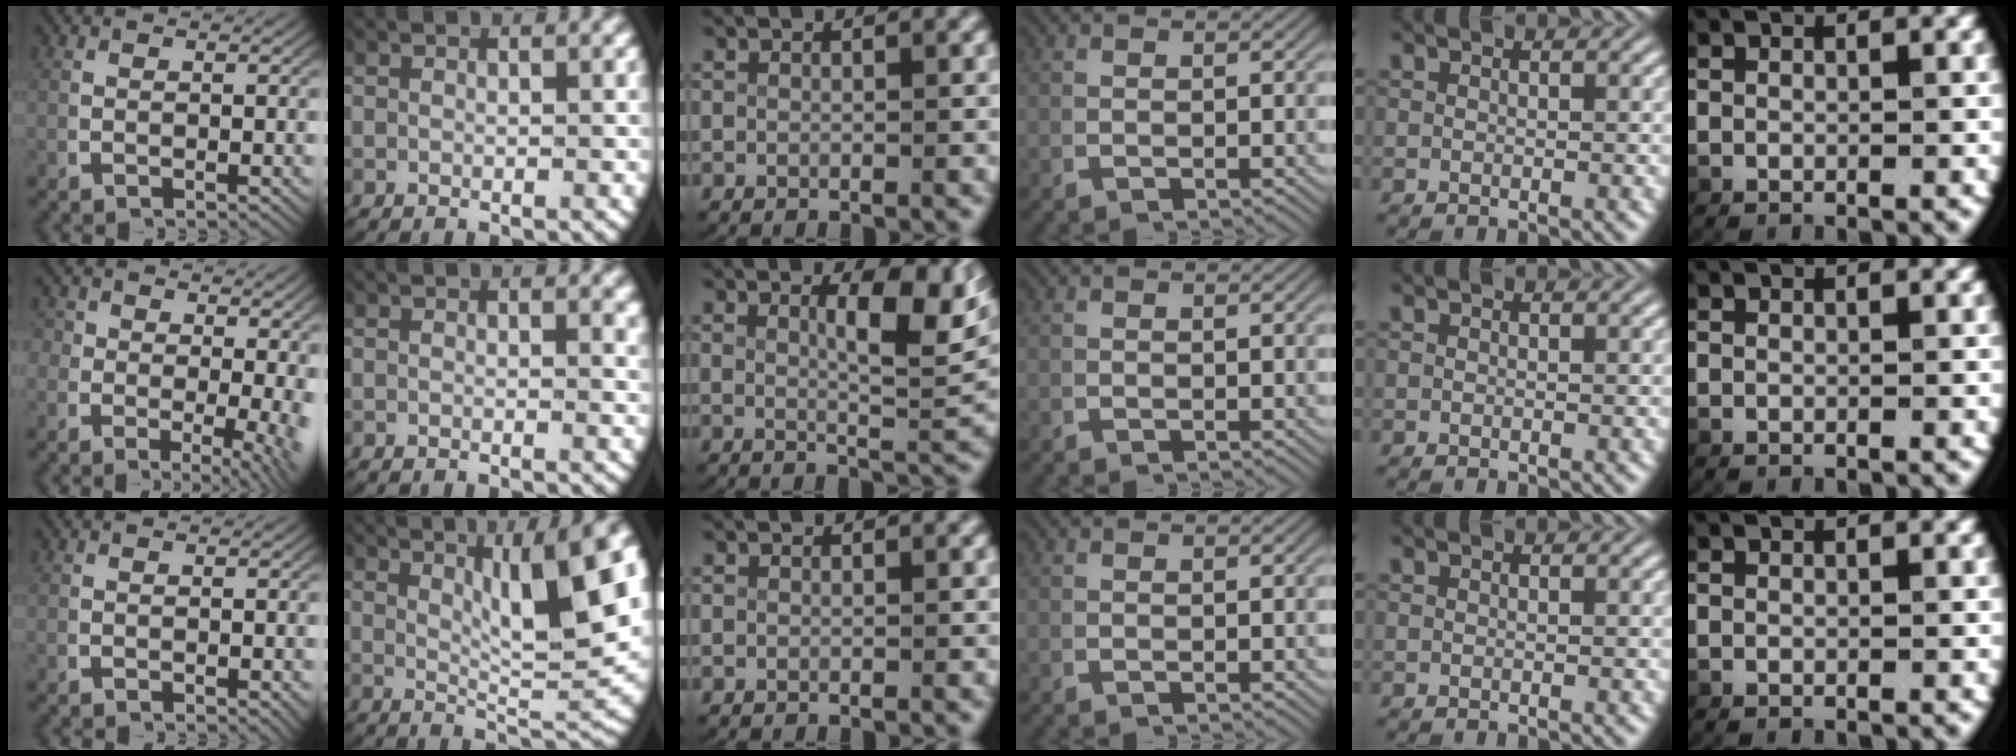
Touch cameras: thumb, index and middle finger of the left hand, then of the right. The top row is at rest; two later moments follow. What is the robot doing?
{"motion": "lift_and_place", "object": "plastic wrap"}